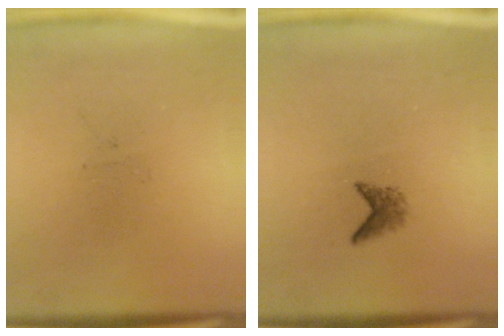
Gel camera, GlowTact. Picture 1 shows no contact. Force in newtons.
{"total": 1.4}